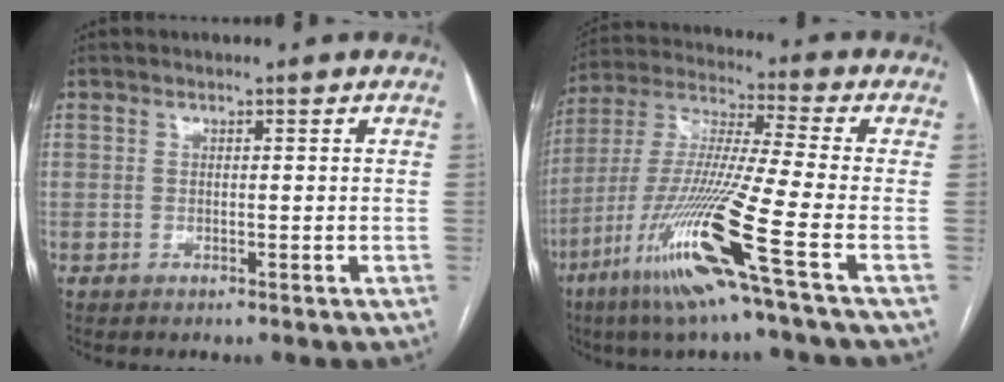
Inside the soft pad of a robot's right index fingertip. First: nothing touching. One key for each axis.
{"total": 17.4, "fx": -8.1, "fy": -1.4, "fz": 15.3, "tx": -0.327, "ty": -0.037, "tz": -0.161}